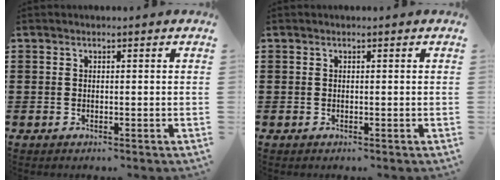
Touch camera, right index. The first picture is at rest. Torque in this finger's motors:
{"motor_torque": [0.00, 0.00, 0.00, -0.01]}